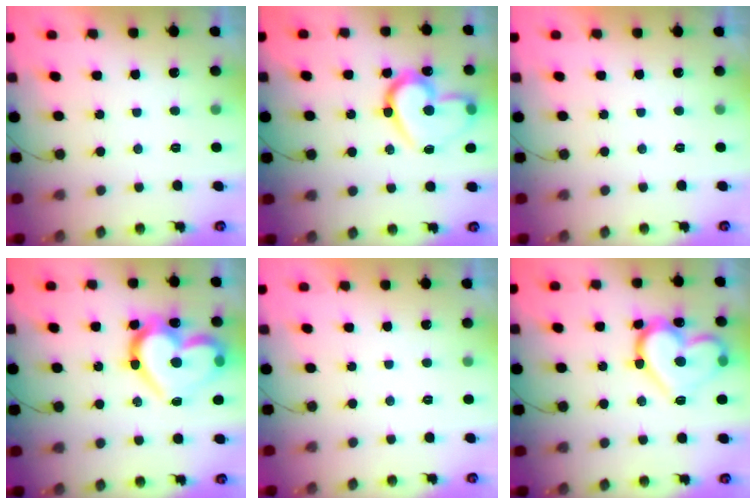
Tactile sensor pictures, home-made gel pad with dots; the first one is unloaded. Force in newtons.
{"total": 17.8, "press": 17.7, "slide": 1.8}
{"total": 1.8, "press": 1.8, "slide": 0.1}
{"total": 20.7, "press": 20.6, "slide": 1.5}
{"total": 1.7, "press": 1.7, "slide": 0.0}
{"total": 18.3, "press": 18.2, "slide": 1.9}